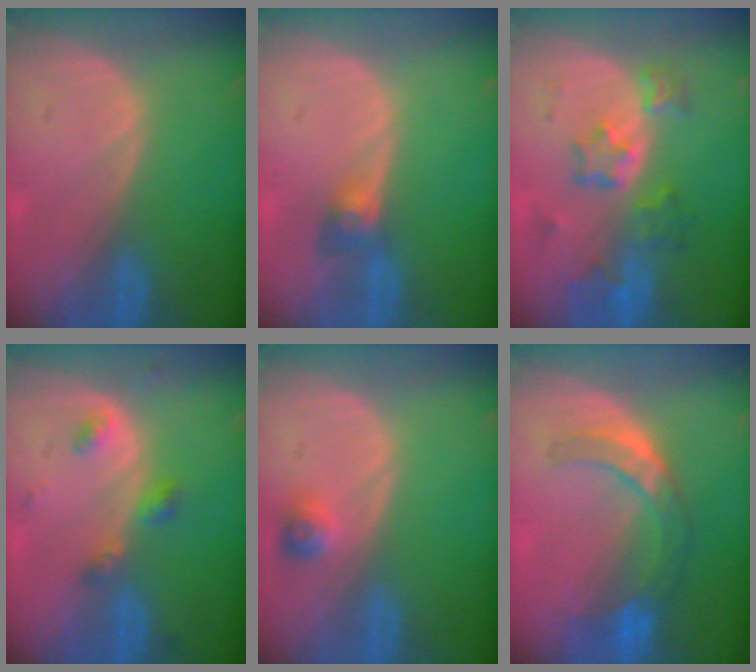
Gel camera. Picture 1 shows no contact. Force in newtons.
{"total": 3.1, "press": 2.7, "slide": 1.4}
{"total": 7.2, "press": 6.4, "slide": 3.1}
{"total": 3.4, "press": 3.4, "slide": 0.5}
{"total": 2.2, "press": 2.2, "slide": 0.2}
{"total": 7.6, "press": 6.7, "slide": 3.6}